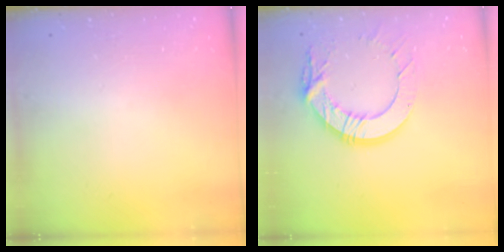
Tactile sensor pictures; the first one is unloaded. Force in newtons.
{"total": 14.5, "press": 14.5, "slide": 1.3}